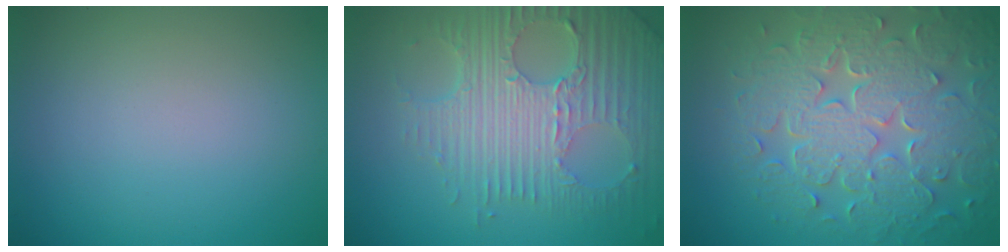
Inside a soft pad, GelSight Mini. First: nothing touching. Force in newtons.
{"total": 7.9, "press": 5.6, "slide": 5.6}
{"total": 8.9, "press": 6.5, "slide": 6.1}